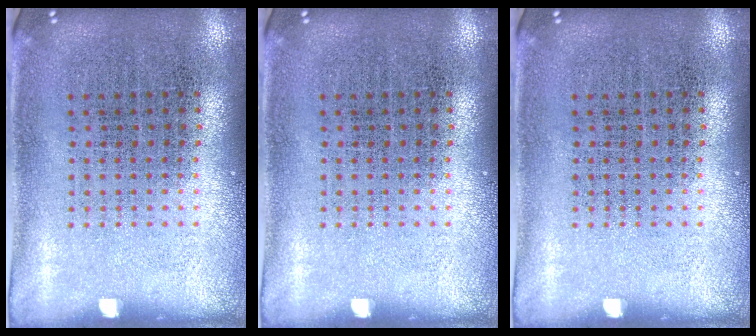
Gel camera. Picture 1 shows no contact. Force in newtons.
{"total": 0.0}
{"total": 0.0}